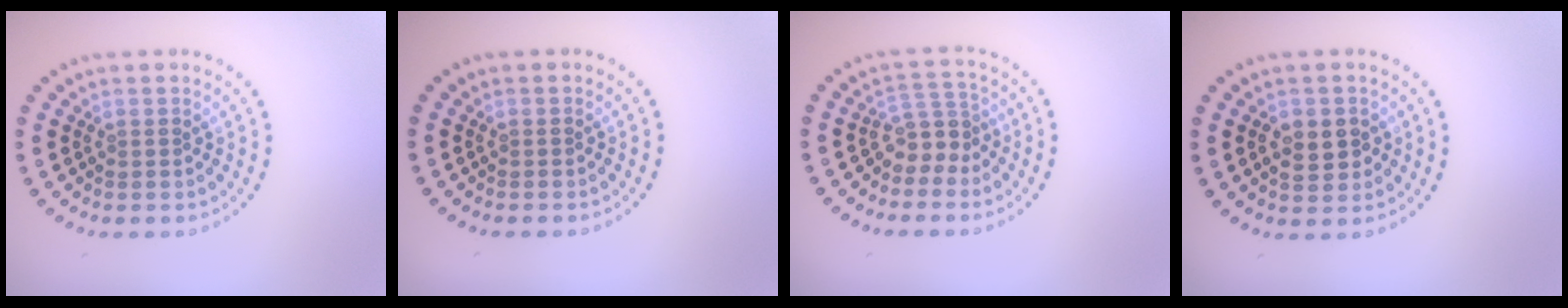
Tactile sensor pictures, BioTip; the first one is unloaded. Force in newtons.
{"total": 0.0}
{"total": 2.8, "press": 1.9, "slide": 2.0}
{"total": 2.8, "press": 2.8, "slide": 0.3}